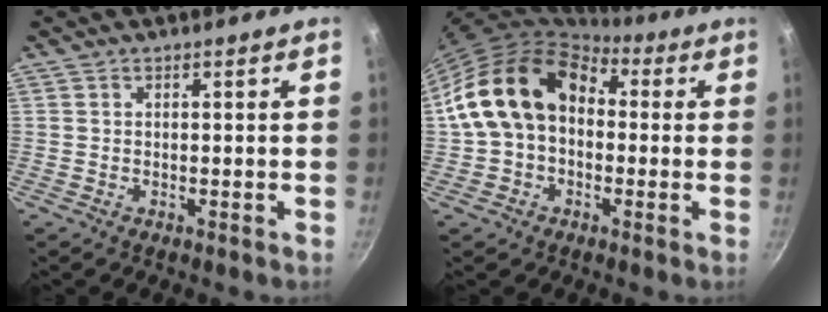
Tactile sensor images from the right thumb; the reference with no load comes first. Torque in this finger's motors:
{"motor_torque": [-0.43, 1.61, 0.30, 0.28, 0.47]}